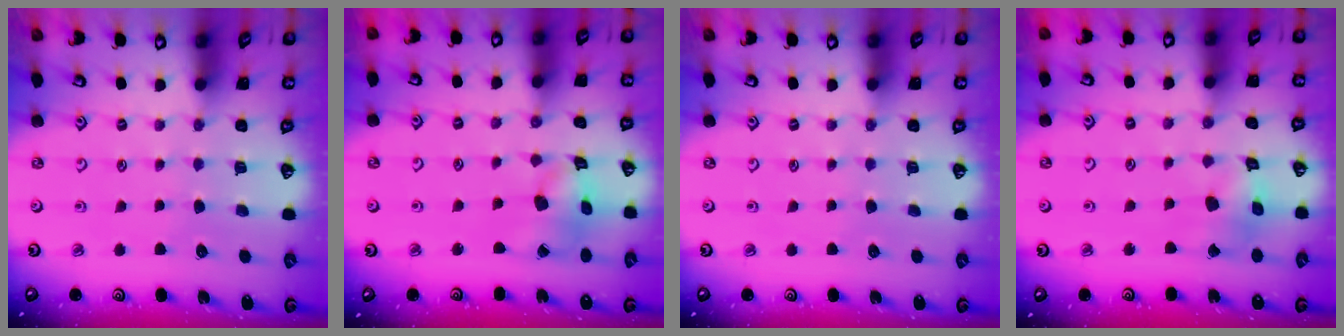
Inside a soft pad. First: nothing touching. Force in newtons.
{"total": 11.4, "press": 11.3, "slide": 1.4}
{"total": 0.0}
{"total": 8.7, "press": 8.6, "slide": 0.9}